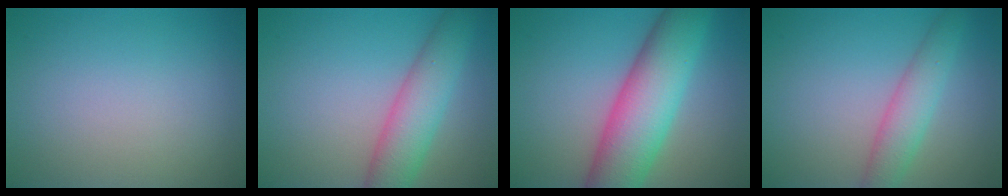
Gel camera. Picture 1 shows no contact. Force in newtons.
{"total": 5.5, "press": 5.5, "slide": 0.3}
{"total": 9.7, "press": 9.7, "slide": 0.3}
{"total": 3.5, "press": 3.5, "slide": 0.0}